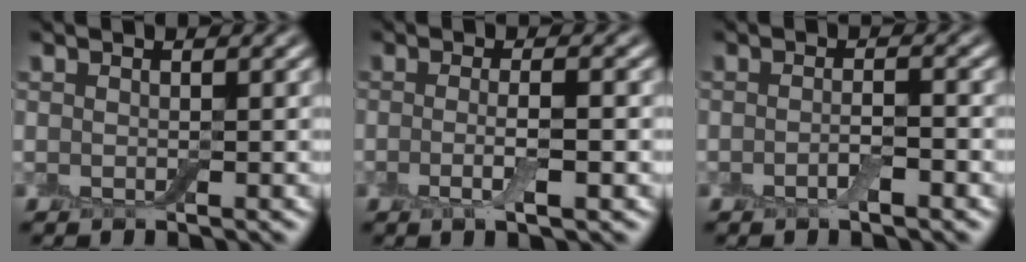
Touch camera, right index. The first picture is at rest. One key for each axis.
{"total": 2.9, "fx": -0.6, "fy": 0.6, "fz": 2.8, "tx": -0.052, "ty": -0.006, "tz": -0.012}
{"total": 1.6, "fx": -0.8, "fy": 0.4, "fz": 1.4, "tx": -0.027, "ty": 0.000, "tz": -0.017}